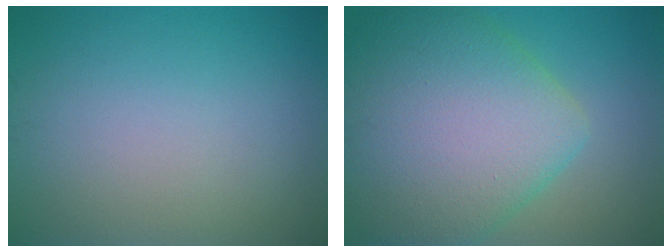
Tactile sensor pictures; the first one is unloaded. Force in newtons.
{"total": 11.1, "press": 11.1, "slide": 0.4}